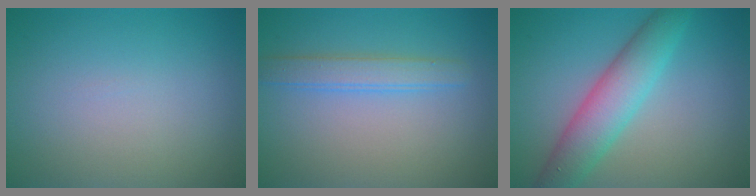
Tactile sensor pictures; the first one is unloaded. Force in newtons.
{"total": 2.5, "press": 2.5, "slide": 0.1}
{"total": 5.4, "press": 5.4, "slide": 0.0}